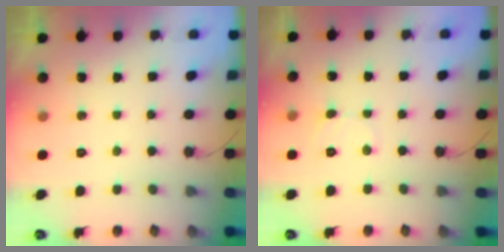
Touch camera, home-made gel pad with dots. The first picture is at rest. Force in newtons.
{"total": 3.5, "press": 3.5, "slide": 0.3}